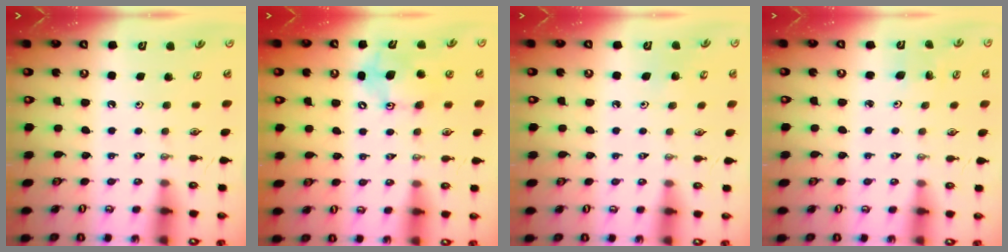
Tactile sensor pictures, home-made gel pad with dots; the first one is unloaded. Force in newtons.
{"total": 11.5, "press": 11.2, "slide": 2.6}
{"total": 5.9, "press": 5.9, "slide": 0.6}
{"total": 2.5, "press": 2.5, "slide": 0.2}